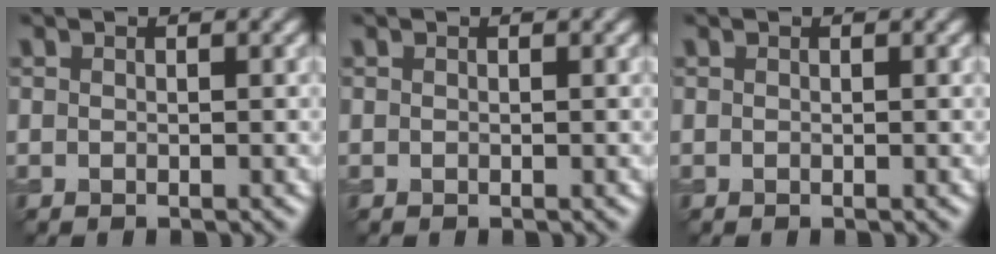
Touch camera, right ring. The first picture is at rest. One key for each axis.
{"total": 0.0}
{"total": 0.0}